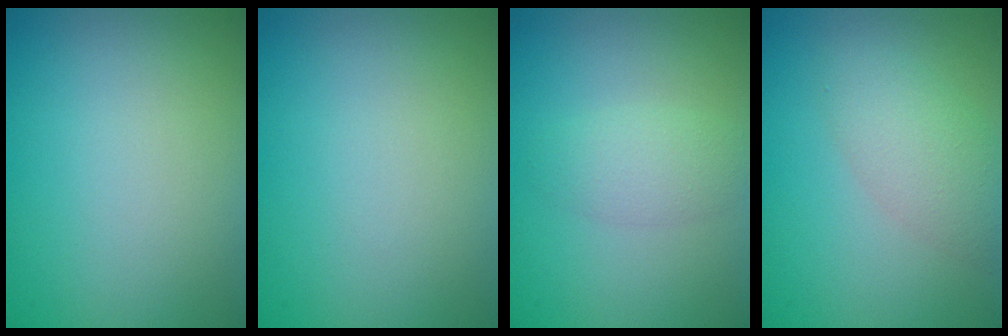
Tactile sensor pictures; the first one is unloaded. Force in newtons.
{"total": 0.0}
{"total": 1.2, "press": 1.2, "slide": 0.2}
{"total": 3.5, "press": 3.5, "slide": 0.1}